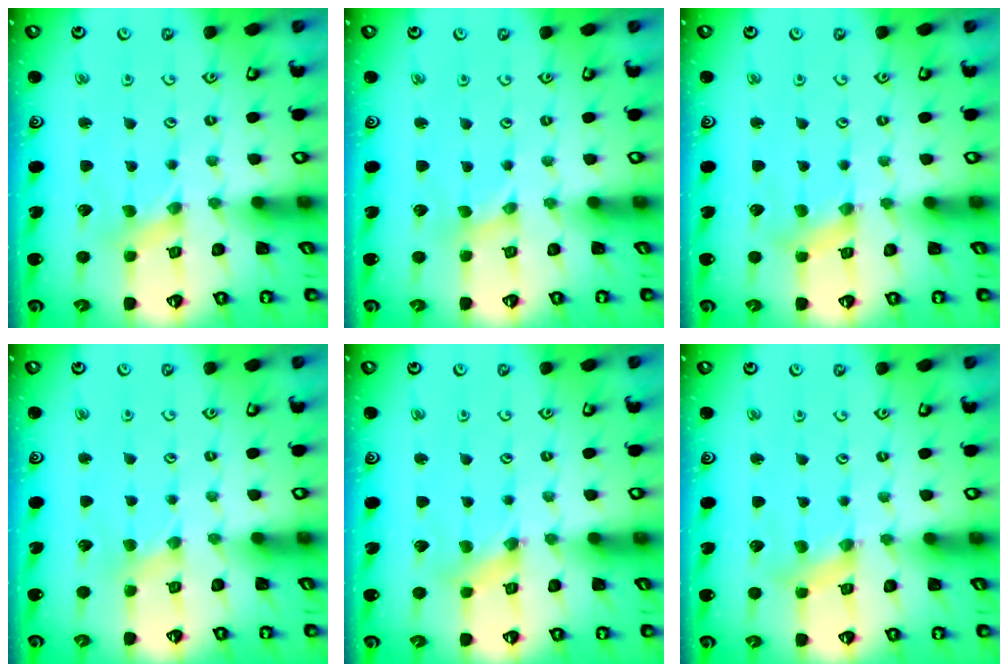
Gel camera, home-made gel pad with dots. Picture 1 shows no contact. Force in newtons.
{"total": 0.0}
{"total": 1.7, "press": 1.6, "slide": 0.3}
{"total": 1.4, "press": 1.4, "slide": 0.4}
{"total": 2.4, "press": 2.3, "slide": 0.4}
{"total": 1.7, "press": 1.6, "slide": 0.3}